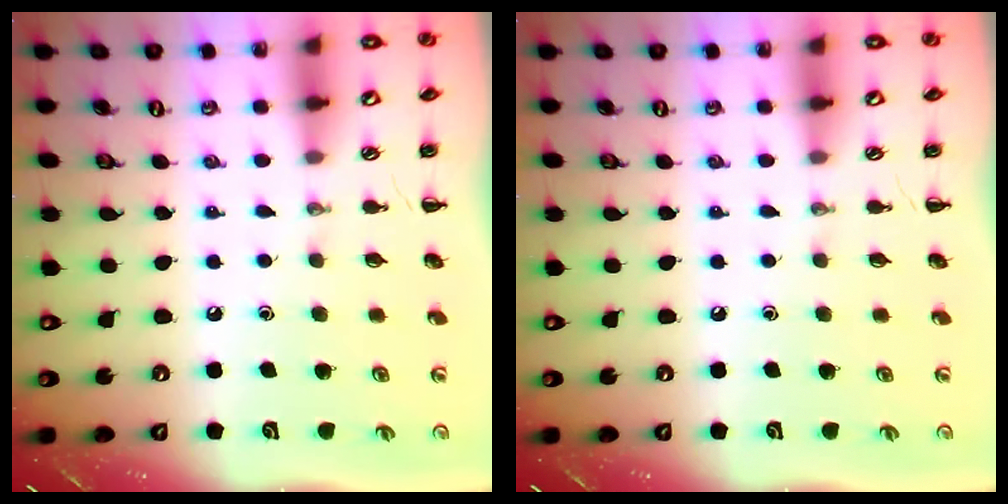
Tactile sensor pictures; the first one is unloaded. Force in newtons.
{"total": 0.0}